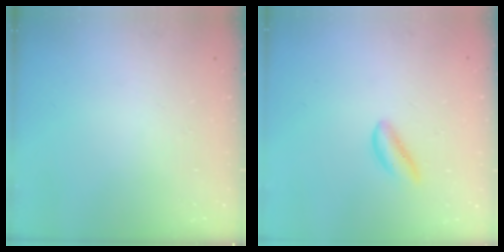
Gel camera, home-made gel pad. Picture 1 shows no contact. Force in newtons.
{"total": 1.6, "press": 1.5, "slide": 0.3}